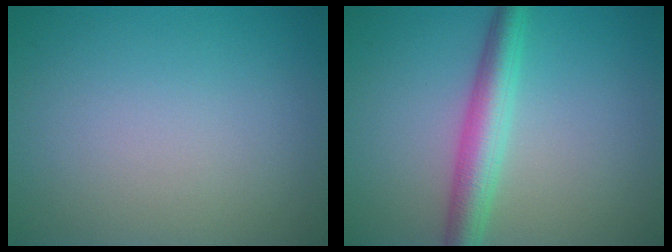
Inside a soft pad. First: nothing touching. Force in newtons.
{"total": 4.2, "press": 4.2, "slide": 0.1}